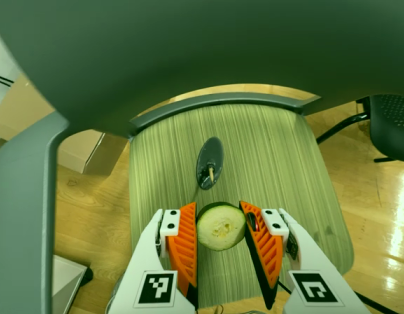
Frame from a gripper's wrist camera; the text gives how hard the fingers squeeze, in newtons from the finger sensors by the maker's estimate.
{"total": 10.2, "left": 10.9, "right": 9.6}